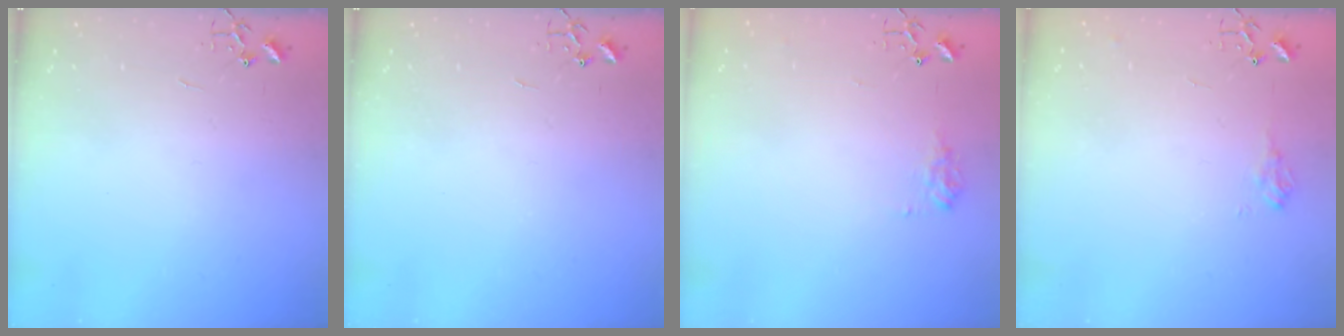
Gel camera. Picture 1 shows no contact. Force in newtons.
{"total": 0.0}
{"total": 8.0, "press": 8.0, "slide": 0.4}
{"total": 8.5, "press": 8.4, "slide": 0.8}